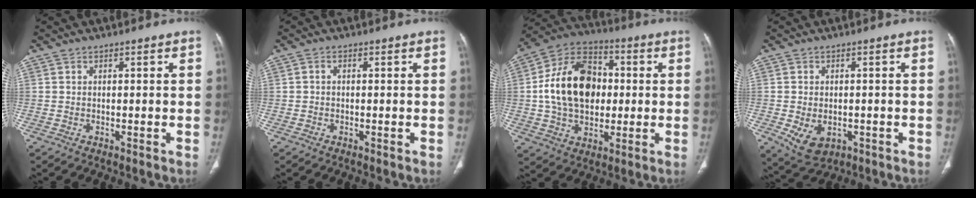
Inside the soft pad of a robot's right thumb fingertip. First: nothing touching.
{"total": 0.6, "force": [-0.1, 0.5, 0.4], "torque": [-0.005, 0.002, -0.006]}
{"total": 19.0, "force": [1.1, 13.4, 13.4], "torque": [-0.204, 0.023, 0.017]}
{"total": 7.4, "force": [-2.1, 5.1, 5.0], "torque": [-0.076, 0.000, -0.016]}